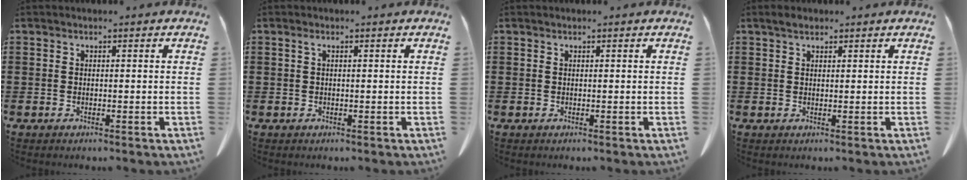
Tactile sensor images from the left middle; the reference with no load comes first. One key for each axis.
{"total": 0.7, "fx": 0.2, "fy": 0.1, "fz": 0.7, "tx": -0.013, "ty": 0.000, "tz": 0.003}
{"total": 0.0}
{"total": 1.5, "fx": 1.2, "fy": 0.5, "fz": 0.6, "tx": -0.008, "ty": 0.000, "tz": 0.021}